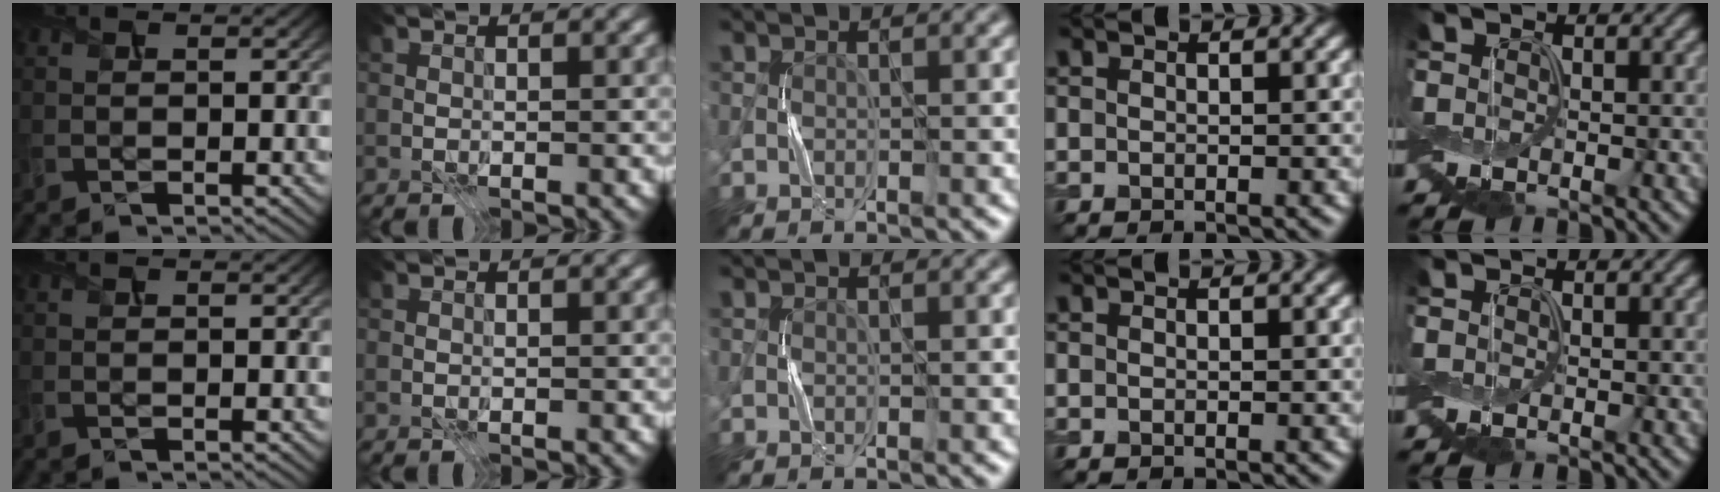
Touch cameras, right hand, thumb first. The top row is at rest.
{}